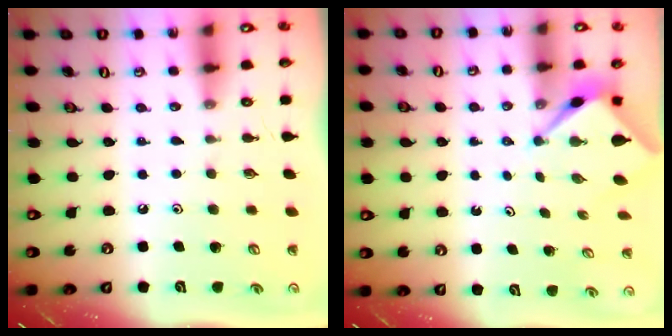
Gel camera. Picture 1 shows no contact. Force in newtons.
{"total": 2.6, "press": 2.6, "slide": 0.2}